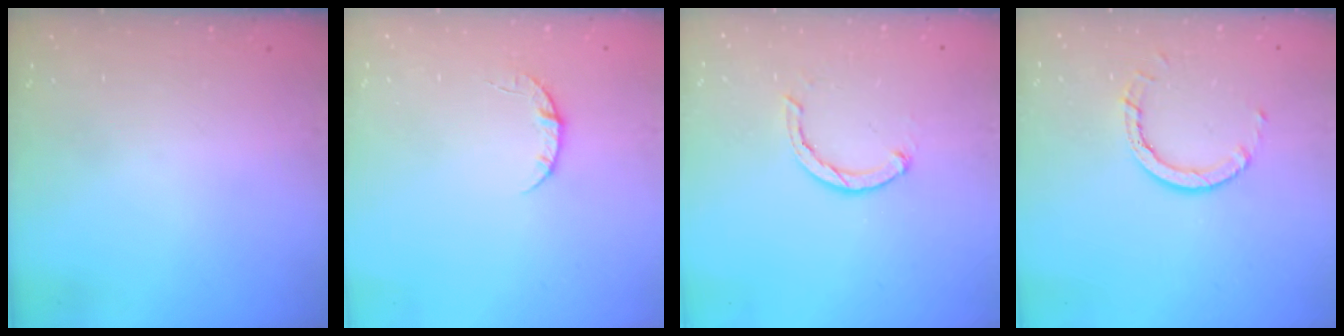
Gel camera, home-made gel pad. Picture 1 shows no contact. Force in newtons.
{"total": 3.5, "press": 3.5, "slide": 0.4}
{"total": 2.3, "press": 2.3, "slide": 0.3}
{"total": 5.0, "press": 5.0, "slide": 0.3}